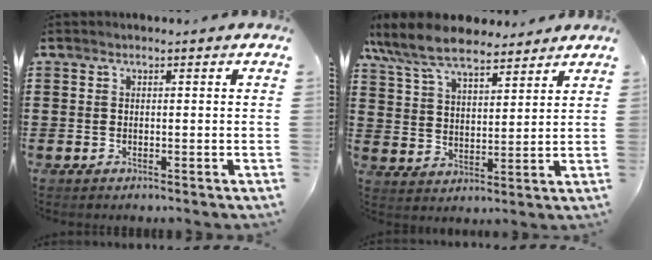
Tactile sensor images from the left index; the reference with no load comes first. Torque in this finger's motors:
{"motor_torque": [1.78, 0.36, 1.06, 0.21]}